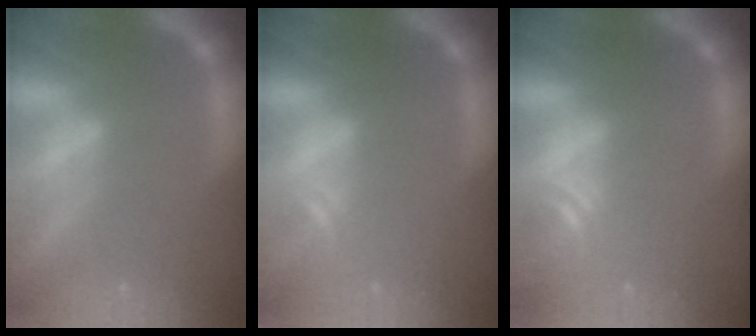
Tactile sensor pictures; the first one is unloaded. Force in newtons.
{"total": 1.5}
{"total": 3.0}